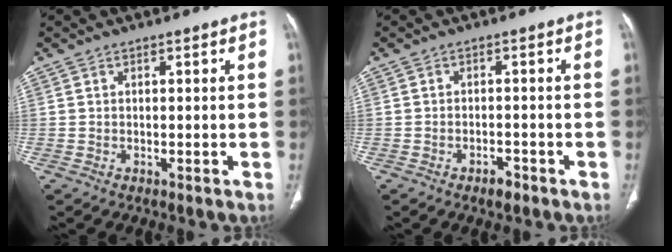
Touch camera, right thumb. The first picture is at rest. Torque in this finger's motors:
{"motor_torque": [-0.17, 0.03, -0.21, 0.03, 0.05]}